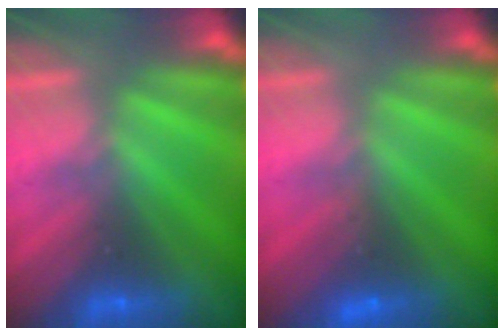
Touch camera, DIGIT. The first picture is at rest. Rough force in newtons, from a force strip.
{"total": 3.0}